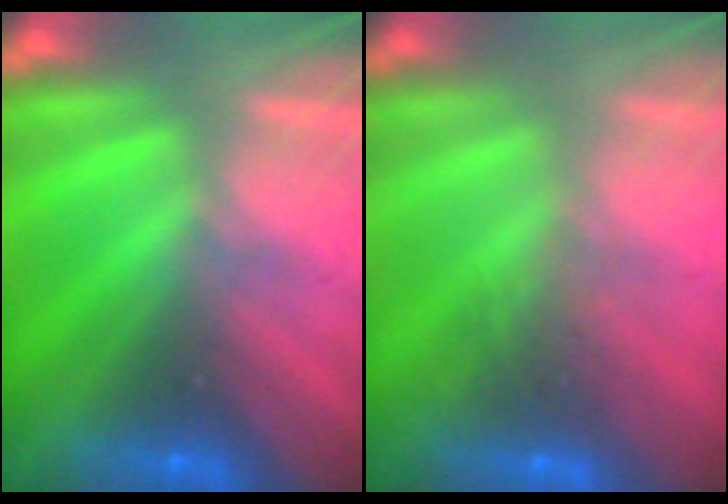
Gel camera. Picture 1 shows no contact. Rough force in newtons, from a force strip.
{"total": 2.6}